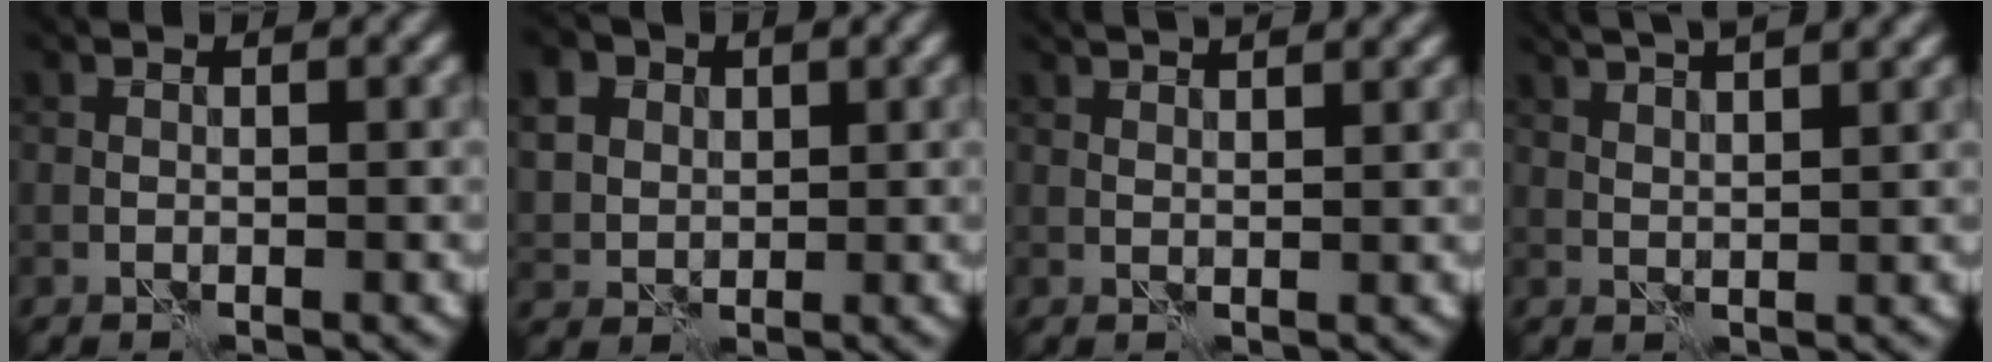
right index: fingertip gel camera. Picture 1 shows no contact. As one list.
[{"total": 4.8, "force": [2.0, 3.8, 2.1], "torque": [-0.079, 0.008, 0.042]}, {"total": 5.3, "force": [3.7, 2.0, 3.2], "torque": [-0.031, 0.038, 0.028]}, {"total": 7.2, "force": [5.0, 2.5, 4.7], "torque": [-0.052, 0.038, 0.047]}]